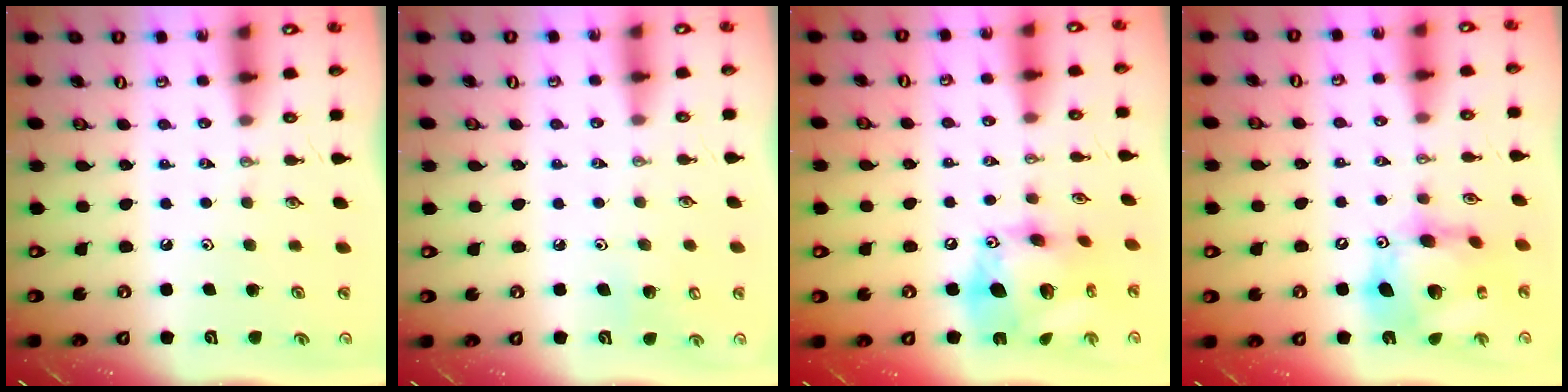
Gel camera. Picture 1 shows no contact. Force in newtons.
{"total": 5.7, "press": 5.6, "slide": 1.1}
{"total": 18.5, "press": 18.4, "slide": 0.9}
{"total": 17.4, "press": 17.3, "slide": 1.8}